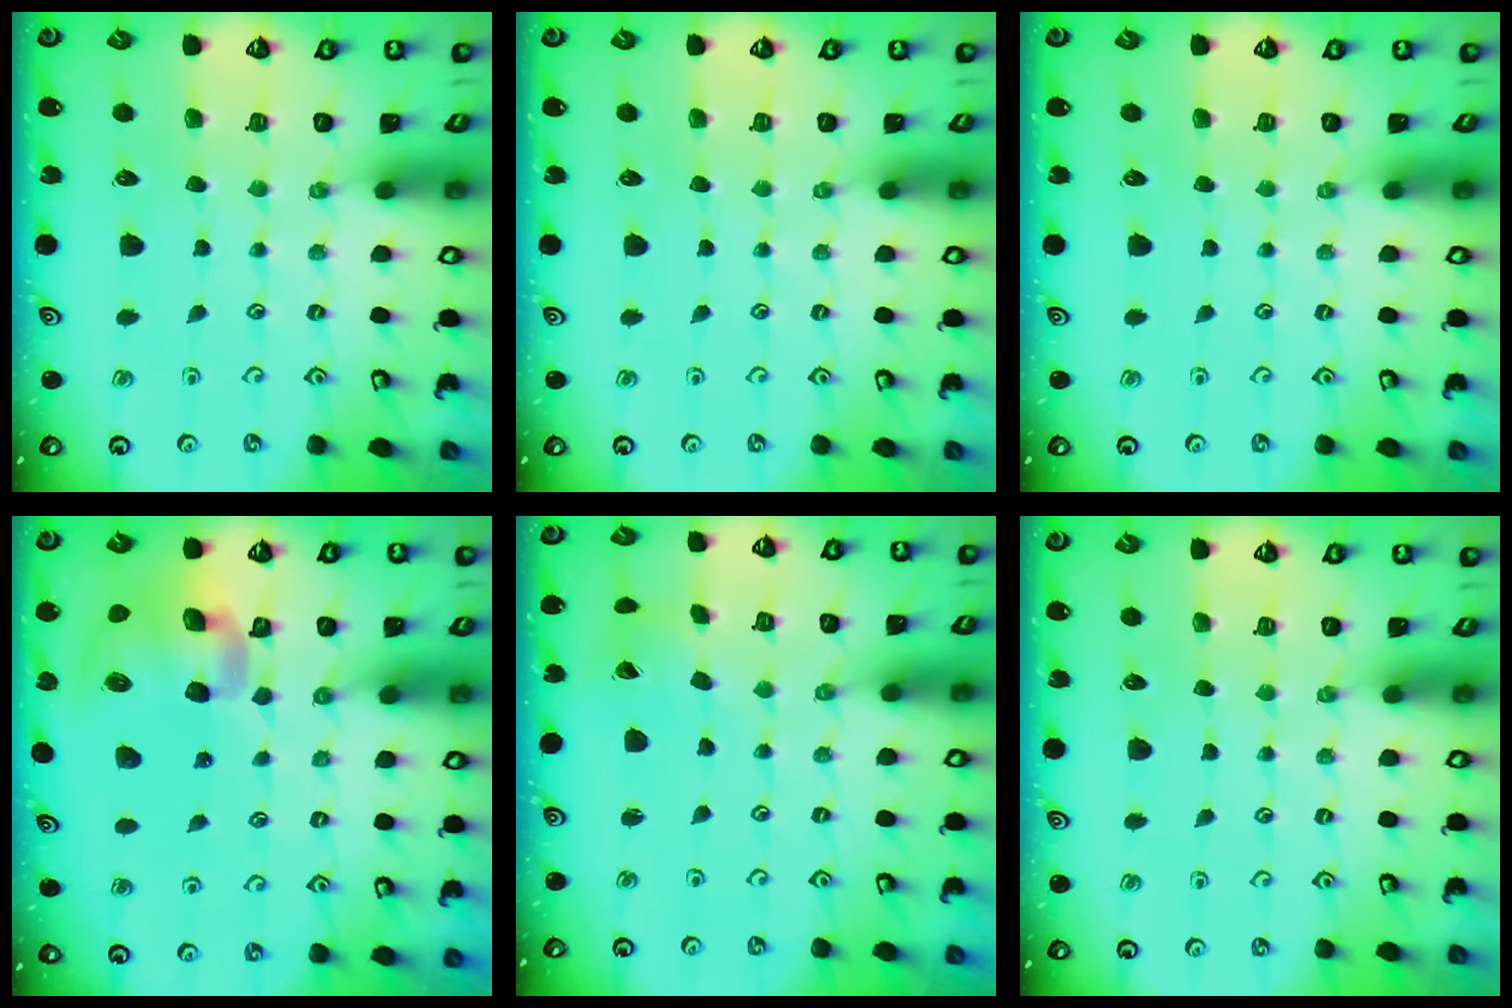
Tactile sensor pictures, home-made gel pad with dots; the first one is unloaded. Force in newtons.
{"total": 0.0}
{"total": 0.0}
{"total": 14.0, "press": 13.8, "slide": 2.4}
{"total": 4.7, "press": 4.7, "slide": 0.6}
{"total": 0.0}